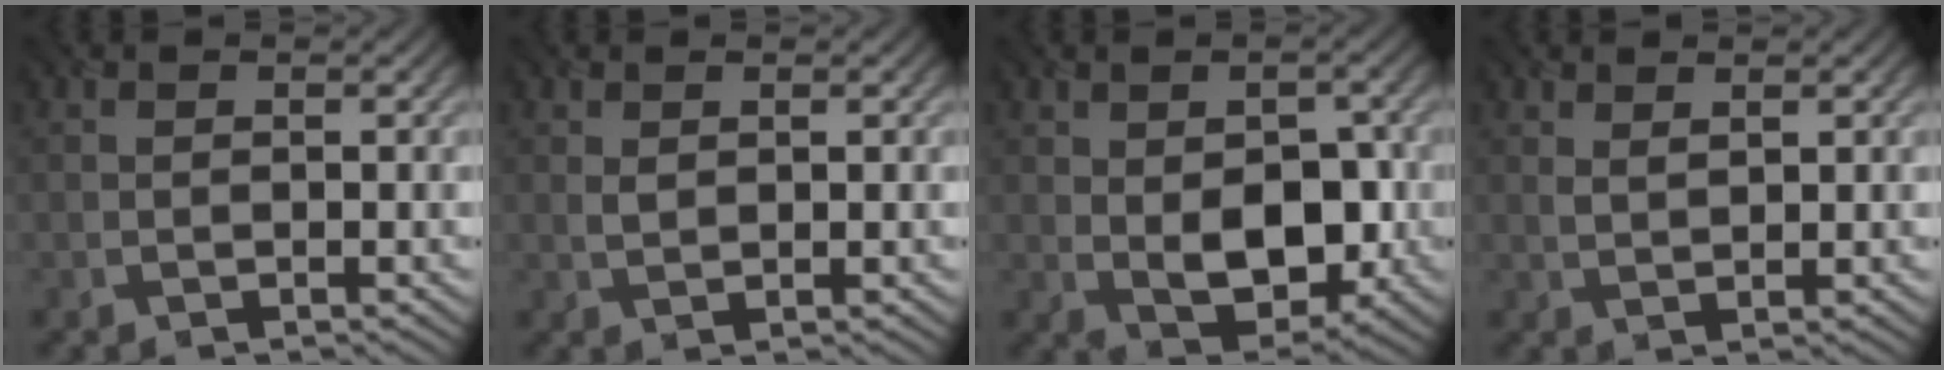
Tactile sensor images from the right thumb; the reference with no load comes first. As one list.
[{"total": 1.0, "force": [0.6, 0.4, 0.7], "torque": [-0.020, -0.002, 0.014]}, {"total": 7.5, "force": [-0.7, 4.6, 5.9], "torque": [-0.102, -0.012, -0.006]}, {"total": 1.4, "force": [1.2, 0.1, 0.7], "torque": [-0.016, -0.003, 0.026]}]